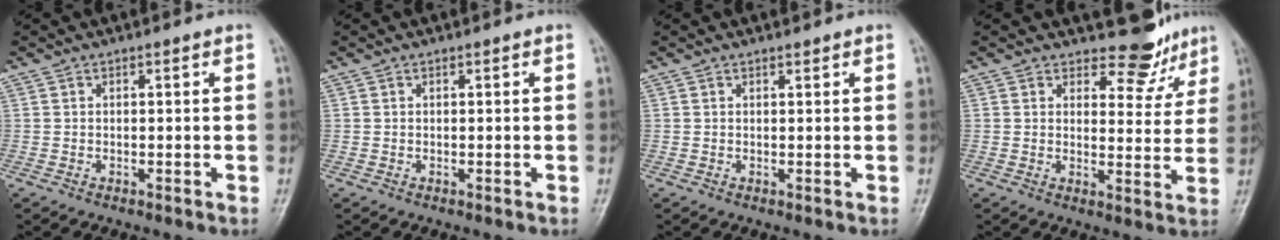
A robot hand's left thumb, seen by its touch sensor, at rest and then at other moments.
{"total": 0.0}
{"total": 0.5, "force": [0.5, 0.2, 0.1], "torque": [-0.004, -0.005, 0.007]}
{"total": 6.9, "force": [6.0, 3.3, 1.0], "torque": [0.016, -0.053, 0.076]}